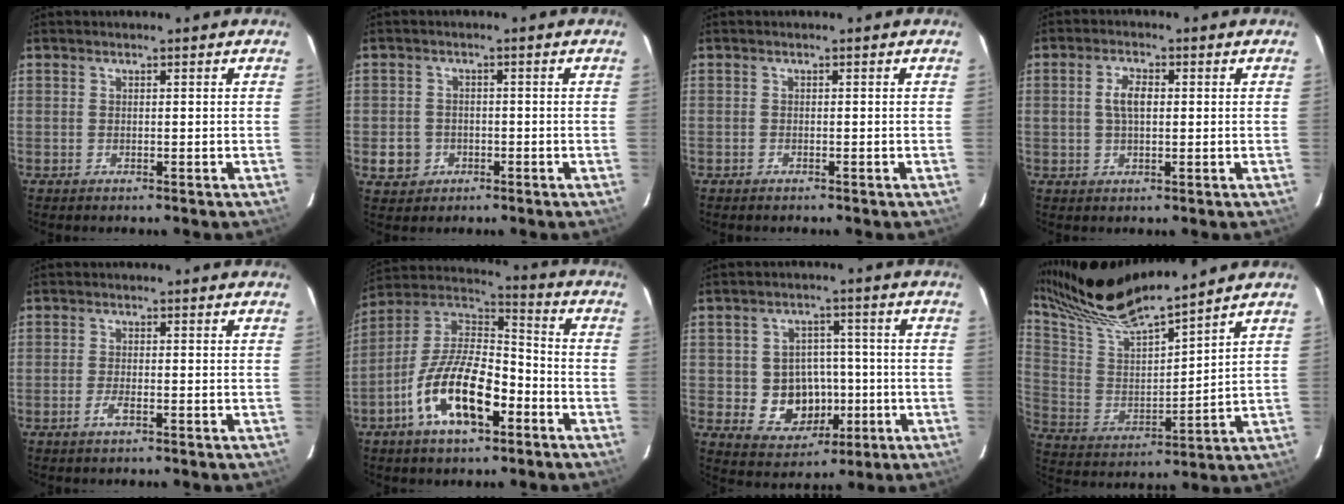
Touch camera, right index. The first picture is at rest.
{"total": 4.1, "force": [-1.2, 3.9, 0.3], "torque": [-0.011, 0.017, -0.013]}
{"total": 0.6, "force": [-0.5, 0.3, 0.1], "torque": [-0.003, 0.003, -0.010]}
{"total": 4.0, "force": [0.4, 2.0, 3.4], "torque": [-0.066, 0.008, 0.011]}
{"total": 2.2, "force": [-1.3, 0.5, 1.6], "torque": [-0.040, -0.001, -0.028]}
{"total": 16.9, "force": [-7.4, 7.4, 13.3], "torque": [-0.256, 0.002, -0.135]}
{"total": 9.3, "force": [-1.8, 8.2, 4.1], "torque": [-0.096, 0.014, -0.008]}
{"total": 18.2, "force": [15.9, 1.1, 8.8], "torque": [-0.162, -0.003, 0.287]}